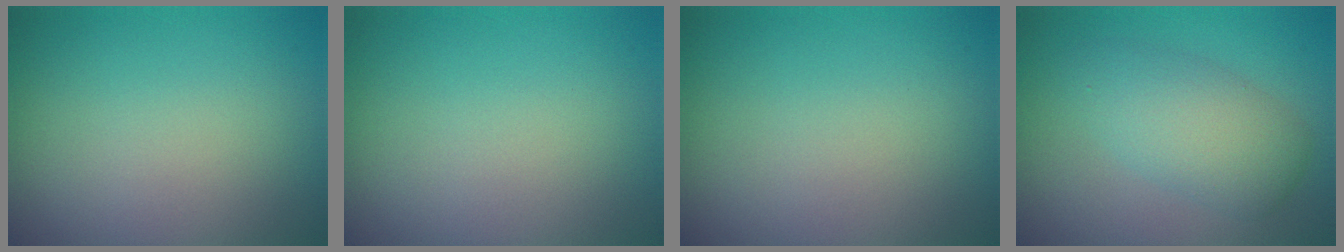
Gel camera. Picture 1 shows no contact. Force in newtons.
{"total": 0.0}
{"total": 0.0}
{"total": 4.2, "press": 4.2, "slide": 0.1}